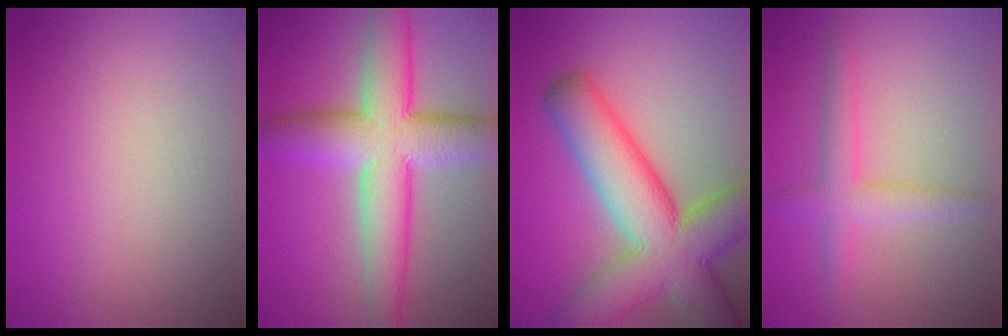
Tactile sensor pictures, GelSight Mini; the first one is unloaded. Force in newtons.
{"total": 9.5, "press": 9.5, "slide": 0.0}
{"total": 12.5, "press": 12.5, "slide": 0.6}
{"total": 3.0, "press": 3.0, "slide": 0.1}